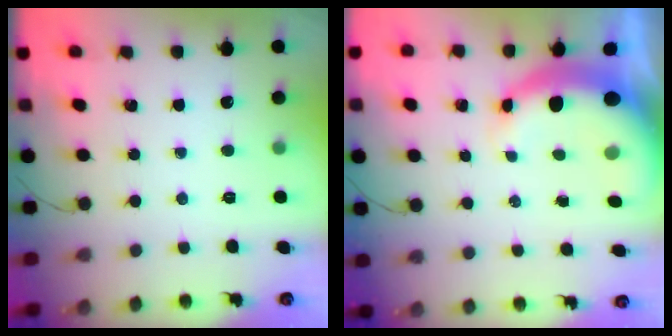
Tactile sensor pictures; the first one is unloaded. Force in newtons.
{"total": 7.1, "press": 6.9, "slide": 1.7}